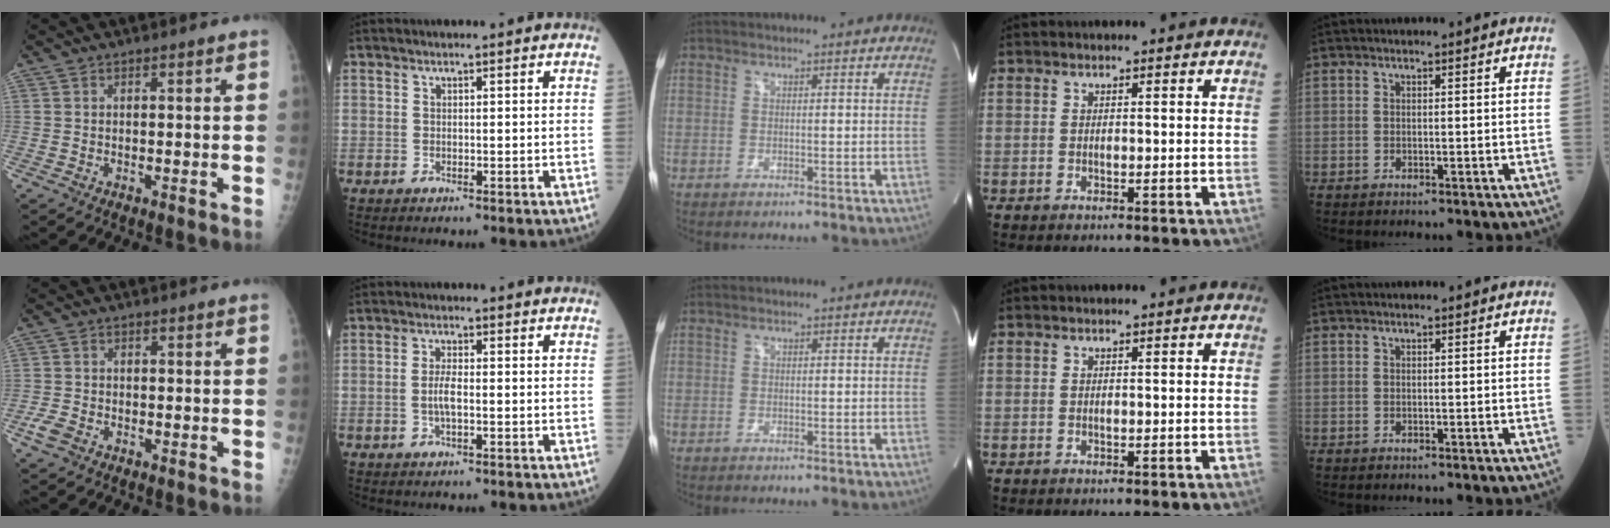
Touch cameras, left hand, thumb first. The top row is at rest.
{"thumb": {"total": 2.8, "force": [-1.5, 1.8, 1.6], "torque": [-0.038, 0.002, -0.028]}, "index": {"total": 2.7, "force": [-0.6, 0.6, 2.6], "torque": [-0.057, 0.001, -0.012]}}